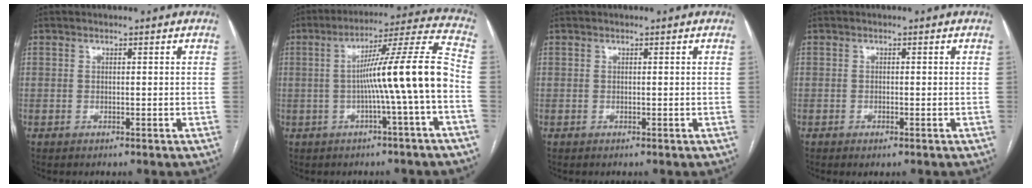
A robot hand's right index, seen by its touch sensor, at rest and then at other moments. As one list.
[{"total": 11.9, "force": [-2.3, -1.4, 11.6], "torque": [-0.179, 0.022, -0.037]}, {"total": 0.0}, {"total": 1.0, "force": [-0.6, 0.1, 0.7], "torque": [-0.013, -0.002, -0.008]}]